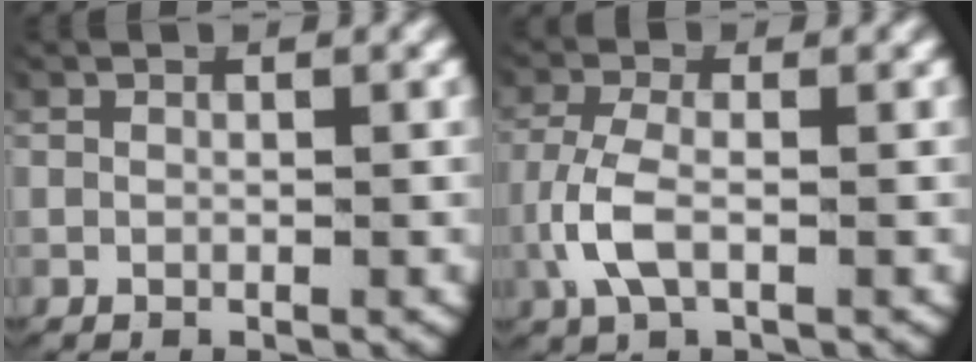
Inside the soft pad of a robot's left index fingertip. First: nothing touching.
{"total": 4.2, "force": [-0.8, 2.3, 3.4], "torque": [-0.098, -0.016, -0.006]}